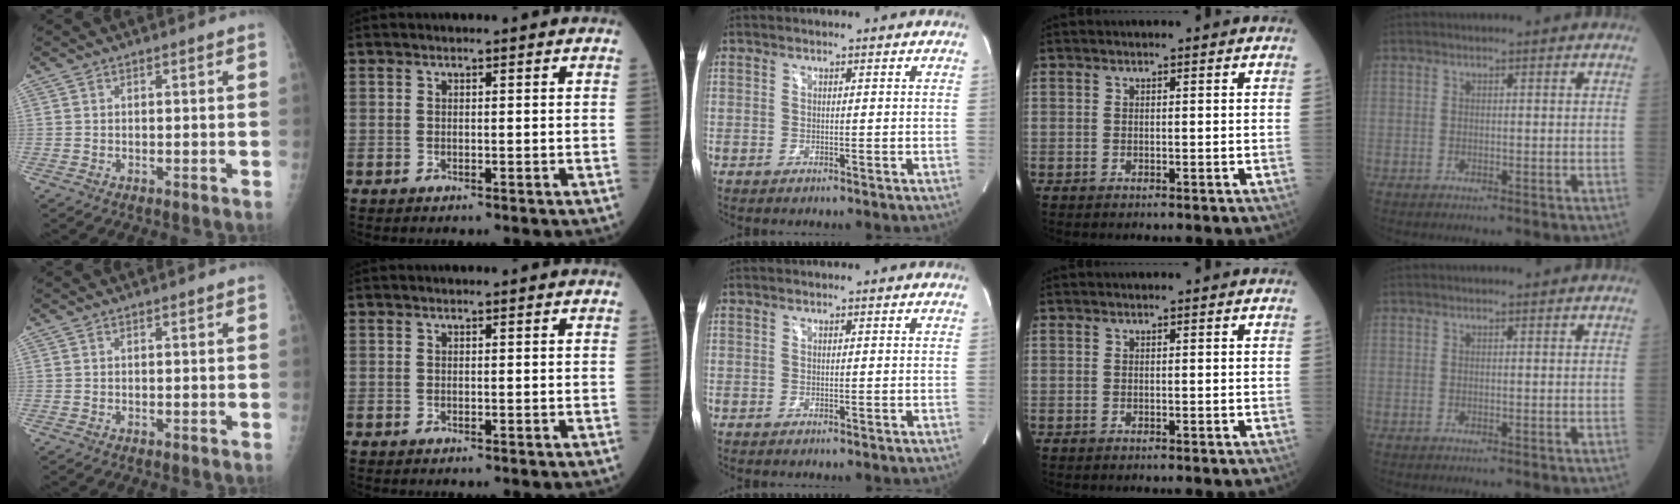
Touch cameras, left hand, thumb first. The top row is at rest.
{}